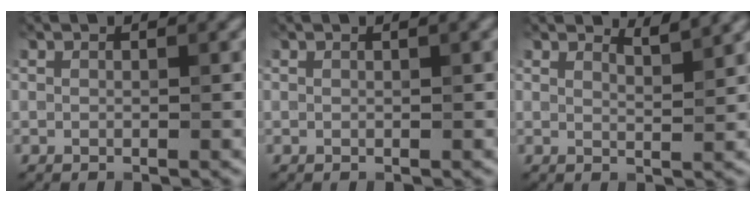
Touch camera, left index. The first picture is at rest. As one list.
[{"total": 0.7, "force": [0.3, 0.2, 0.6], "torque": [-0.005, 0.004, 0.002]}, {"total": 2.1, "force": [2.0, 0.3, 0.6], "torque": [-0.004, -0.001, 0.025]}]